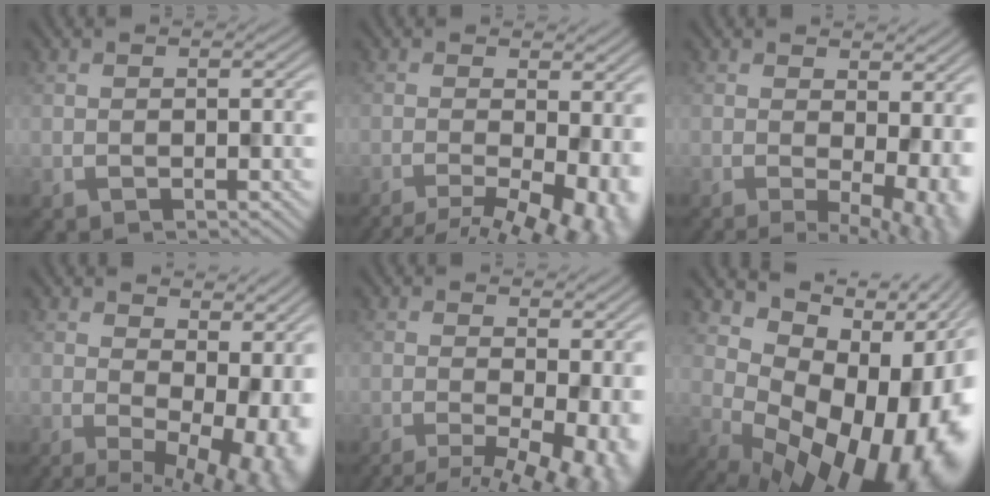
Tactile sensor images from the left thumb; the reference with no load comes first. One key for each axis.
{"total": 8.2, "fx": -3.3, "fy": 2.6, "fz": 7.1, "tx": -0.084, "ty": -0.014, "tz": -0.030}
{"total": 6.9, "fx": 0.1, "fy": 2.5, "fz": 6.4, "tx": -0.069, "ty": -0.005, "tz": 0.018}
{"total": 11.8, "fx": 0.7, "fy": 6.1, "fz": 10.0, "tx": -0.117, "ty": -0.017, "tz": 0.051}
{"total": 8.7, "fx": -2.5, "fy": 3.0, "fz": 7.8, "tx": -0.084, "ty": -0.007, "tz": -0.018}
{"total": 17.3, "fx": -0.6, "fy": 10.3, "fz": 13.9, "tx": -0.161, "ty": -0.032, "tz": 0.029}